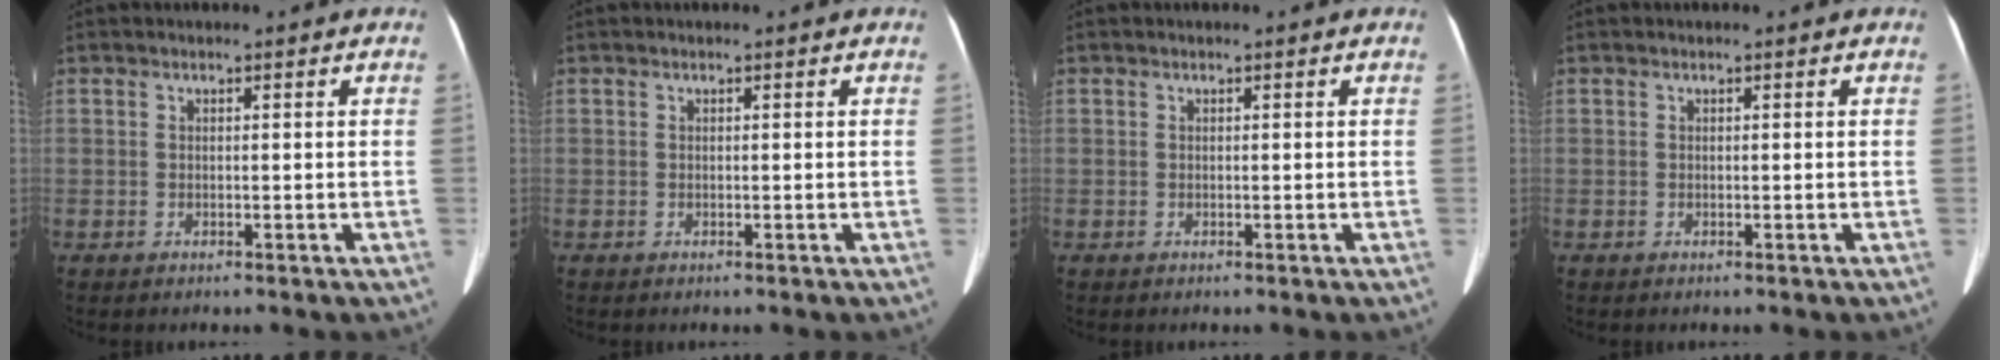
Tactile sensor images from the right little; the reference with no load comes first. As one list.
[{"total": 0.0}, {"total": 0.0}, {"total": 0.0}]